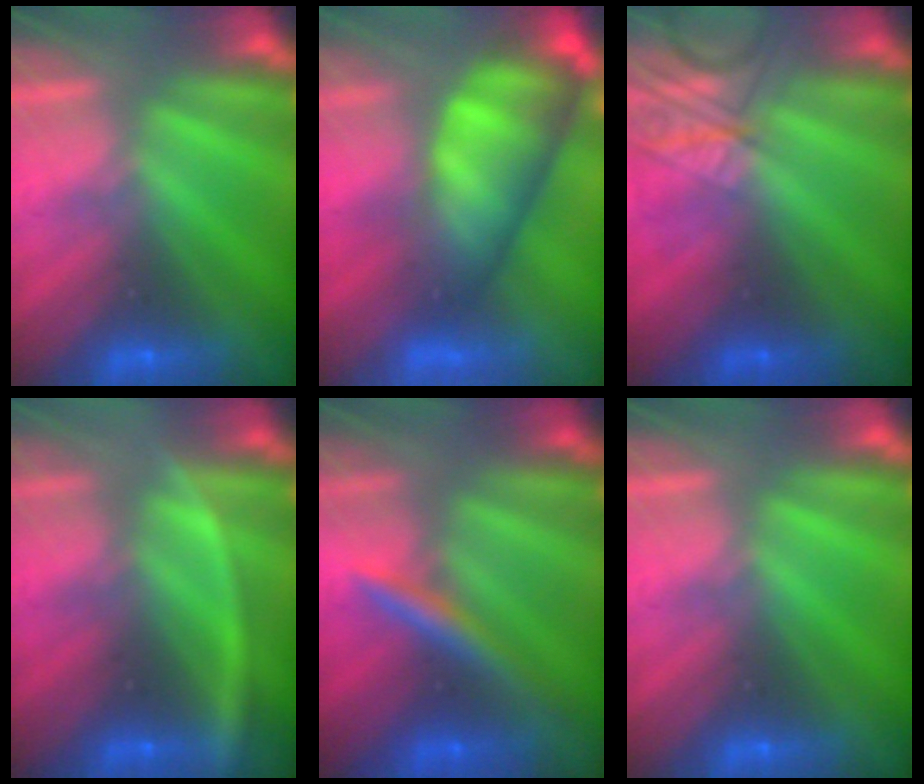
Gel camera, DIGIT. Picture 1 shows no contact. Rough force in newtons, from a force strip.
{"total": 9.8}
{"total": 2.3}
{"total": 3.5}
{"total": 2.4}
{"total": 0.0}